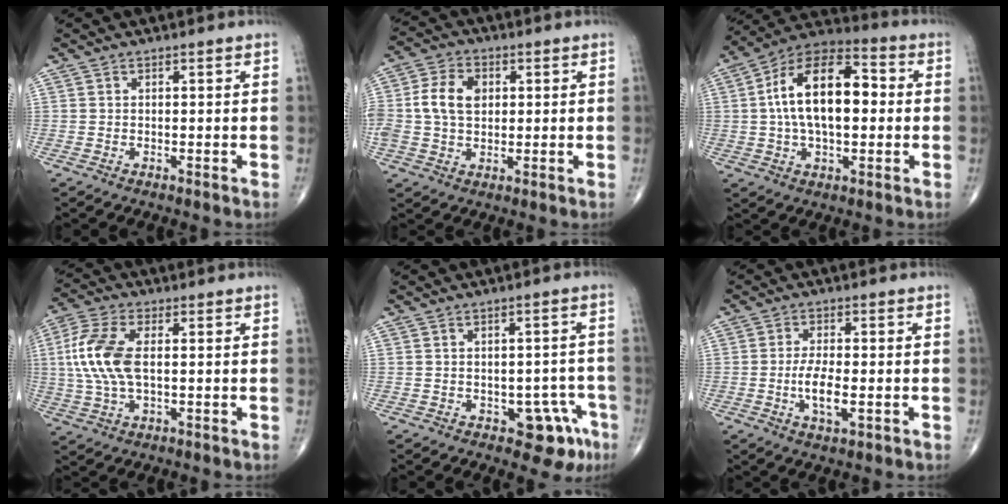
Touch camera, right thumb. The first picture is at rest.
{"total": 8.8, "force": [1.1, 6.3, 6.1], "torque": [-0.114, 0.012, 0.018]}
{"total": 17.9, "force": [1.3, 9.5, 15.1], "torque": [-0.247, 0.032, 0.013]}
{"total": 11.2, "force": [0.9, 5.6, 9.7], "torque": [-0.227, 0.010, 0.016]}
{"total": 7.1, "force": [-3.5, 4.1, 4.7], "torque": [-0.021, 0.023, -0.038]}
{"total": 5.8, "force": [-1.3, 2.1, 5.2], "torque": [-0.102, -0.004, -0.024]}